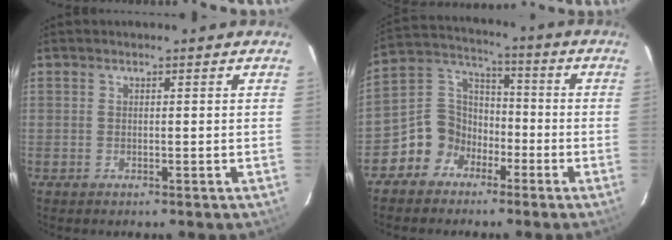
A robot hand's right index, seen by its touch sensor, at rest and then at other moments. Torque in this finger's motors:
{"motor_torque": [0.68, -0.43, -0.09, -0.14]}